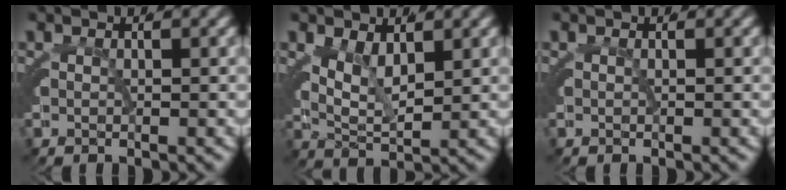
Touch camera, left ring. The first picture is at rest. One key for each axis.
{"total": 3.2, "fx": 1.2, "fy": 2.3, "fz": 1.8, "tx": -0.047, "ty": -0.010, "tz": 0.019}
{"total": 0.0}